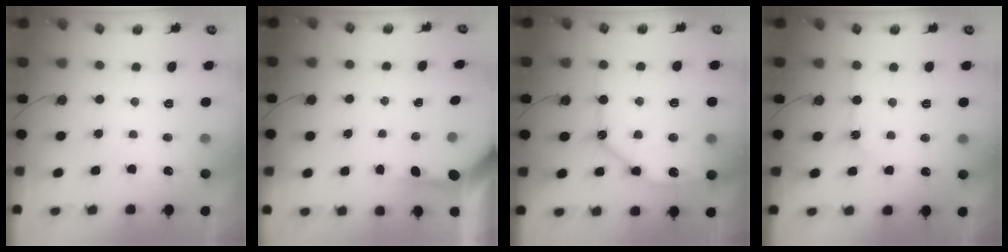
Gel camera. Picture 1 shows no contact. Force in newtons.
{"total": 3.4, "press": 3.4, "slide": 0.4}
{"total": 12.9, "press": 12.7, "slide": 1.7}
{"total": 2.1, "press": 2.1, "slide": 0.4}